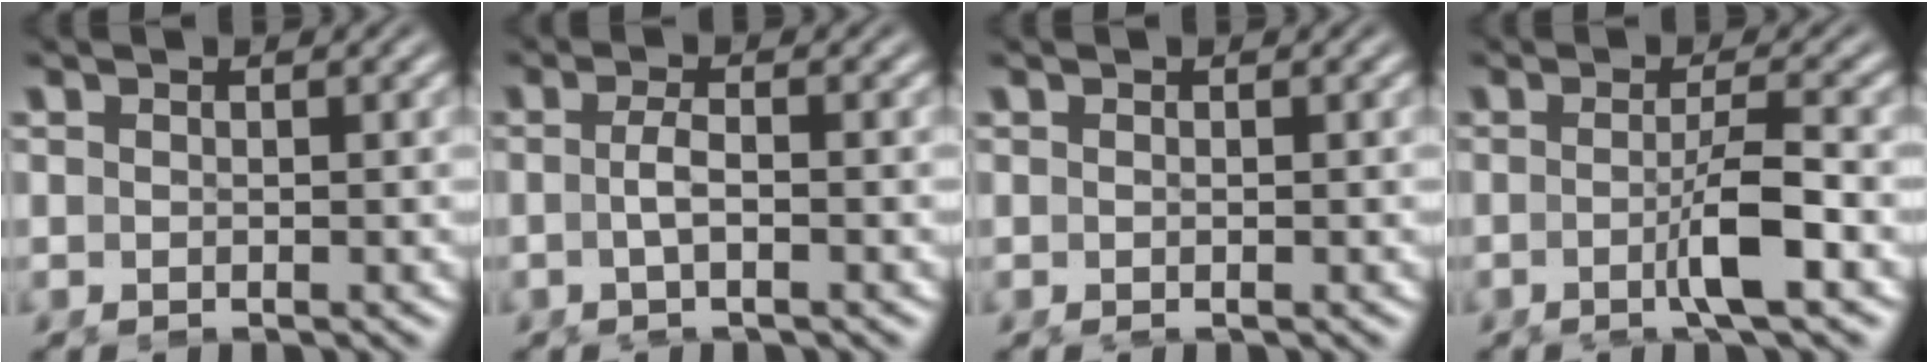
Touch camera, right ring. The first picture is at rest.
{"total": 1.9, "force": [-0.8, -0.5, 1.6], "torque": [-0.036, -0.010, -0.008]}
{"total": 0.0}
{"total": 3.5, "force": [-1.3, -0.6, 3.2], "torque": [-0.045, -0.002, -0.024]}